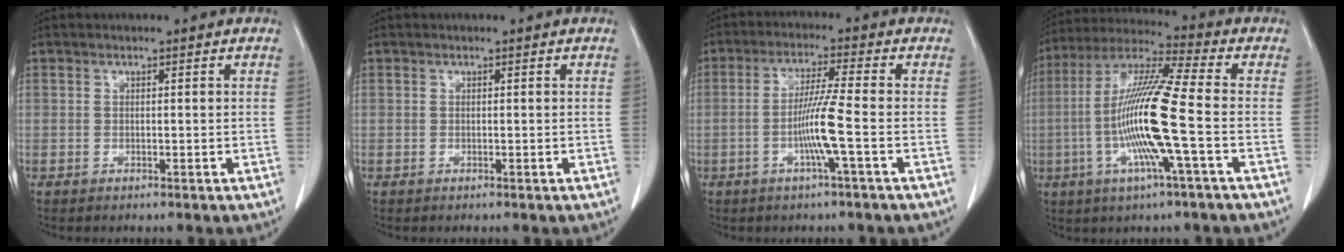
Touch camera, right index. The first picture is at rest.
{"total": 0.0}
{"total": 6.8, "force": [-1.9, -1.1, 6.5], "torque": [-0.128, -0.003, -0.038]}
{"total": 15.0, "force": [-2.9, -0.4, 14.7], "torque": [-0.292, -0.004, -0.068]}